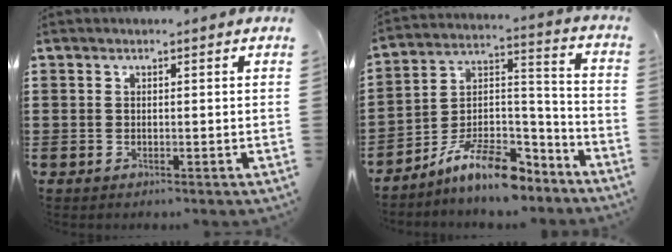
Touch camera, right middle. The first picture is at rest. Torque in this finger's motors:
{"motor_torque": [1.56, -0.58, 0.56, 0.10]}